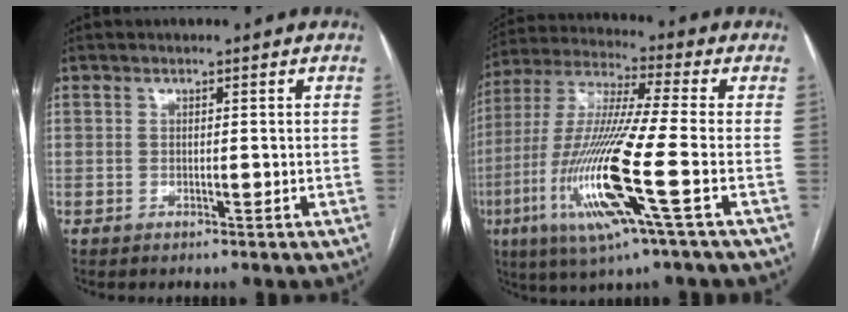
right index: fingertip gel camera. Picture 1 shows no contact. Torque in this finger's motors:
{"motor_torque": [2.14, 0.00, 1.05, 0.21]}